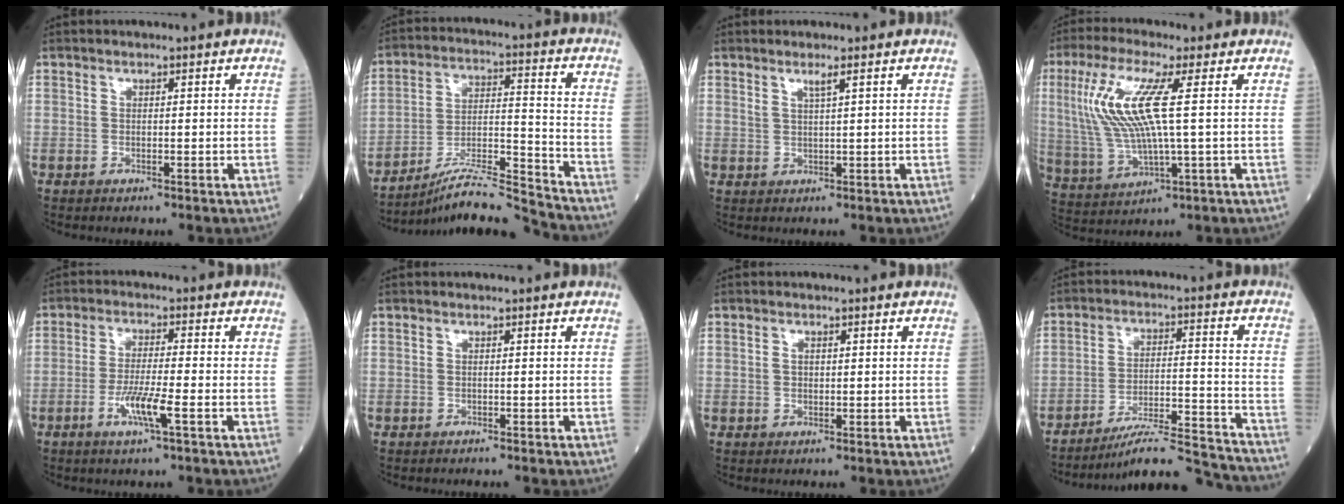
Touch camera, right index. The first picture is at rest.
{"total": 13.0, "force": [-12.4, -1.7, 3.6], "torque": [-0.061, 0.017, -0.221]}
{"total": 1.8, "force": [1.2, -0.1, 1.4], "torque": [-0.028, -0.003, 0.023]}
{"total": 12.8, "force": [2.9, 1.1, 12.4], "torque": [-0.290, 0.002, 0.058]}
{"total": 6.0, "force": [-2.4, 0.0, 5.5], "torque": [-0.107, -0.010, -0.046]}
{"total": 0.7, "force": [-0.6, -0.1, 0.3], "torque": [-0.005, -0.002, -0.009]}
{"total": 1.0, "force": [0.3, 0.7, 0.7], "torque": [-0.018, 0.000, 0.004]}
{"total": 17.6, "force": [-16.8, -0.5, 5.2], "torque": [-0.070, 0.002, -0.246]}